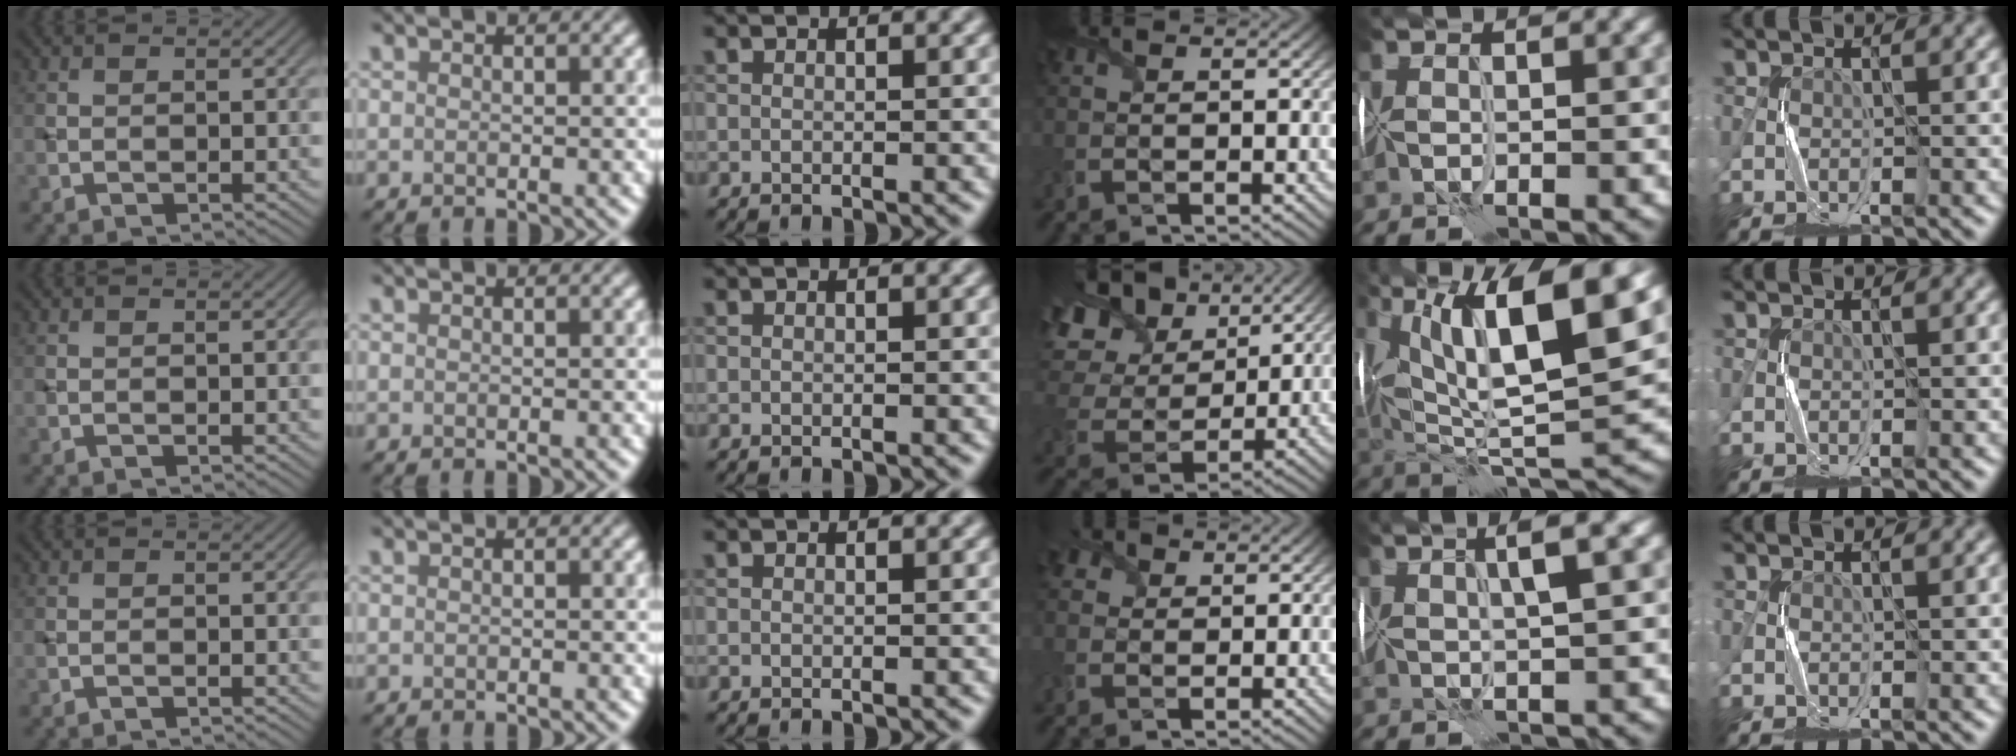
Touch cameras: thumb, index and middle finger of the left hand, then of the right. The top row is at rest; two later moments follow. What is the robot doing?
{"motion": "fold", "object": "tissue"}